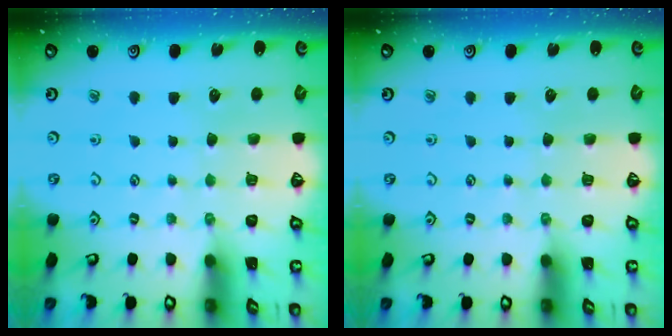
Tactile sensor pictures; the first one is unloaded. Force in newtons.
{"total": 0.0}